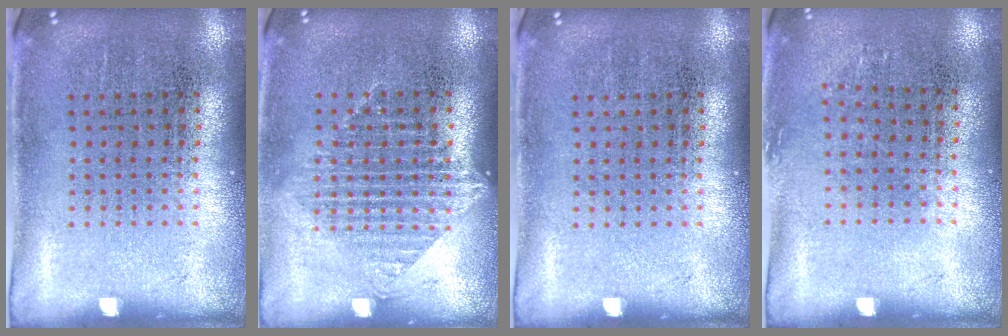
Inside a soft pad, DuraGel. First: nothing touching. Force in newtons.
{"total": 1.2, "press": 1.1, "slide": 0.5}
{"total": 0.0}
{"total": 0.8, "press": 0.7, "slide": 0.5}